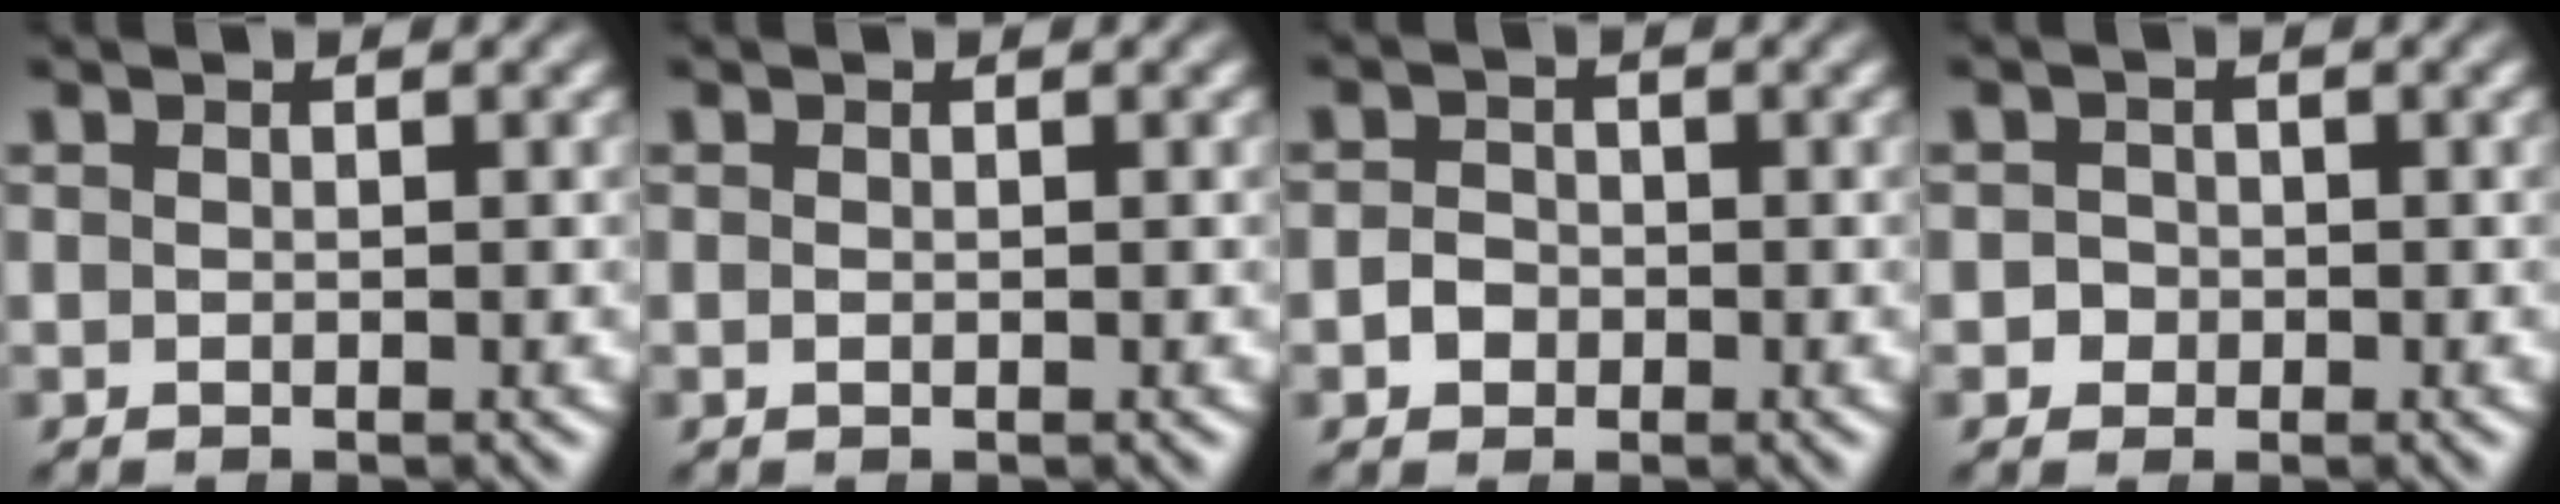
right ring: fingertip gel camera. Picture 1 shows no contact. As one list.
[{"total": 0.0}, {"total": 1.6, "force": [-0.7, 1.4, 0.1], "torque": [-0.016, -0.013, -0.012]}, {"total": 2.0, "force": [-0.5, 2.0, -0.1], "torque": [-0.007, -0.004, -0.016]}]